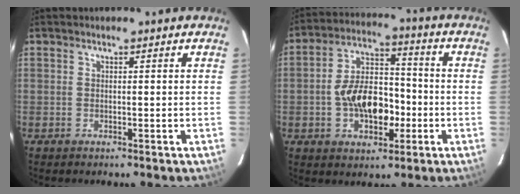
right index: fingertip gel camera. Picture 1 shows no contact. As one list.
[{"total": 12.2, "force": [-2.7, 7.5, 9.2], "torque": [-0.172, 0.020, -0.039]}]